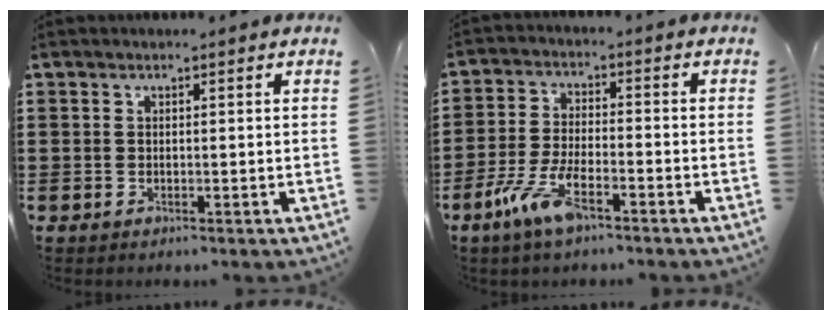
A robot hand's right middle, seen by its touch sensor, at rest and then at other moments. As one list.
[{"total": 7.6, "force": [-4.3, 2.0, 5.9], "torque": [-0.141, -0.013, -0.083]}]